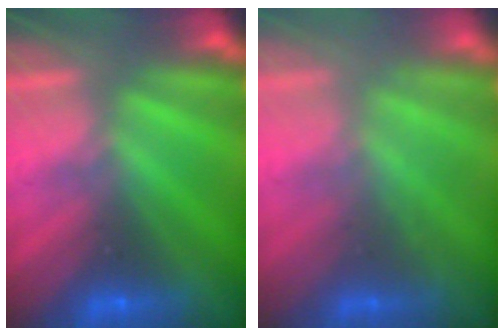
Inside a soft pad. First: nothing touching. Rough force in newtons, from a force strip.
{"total": 2.1}